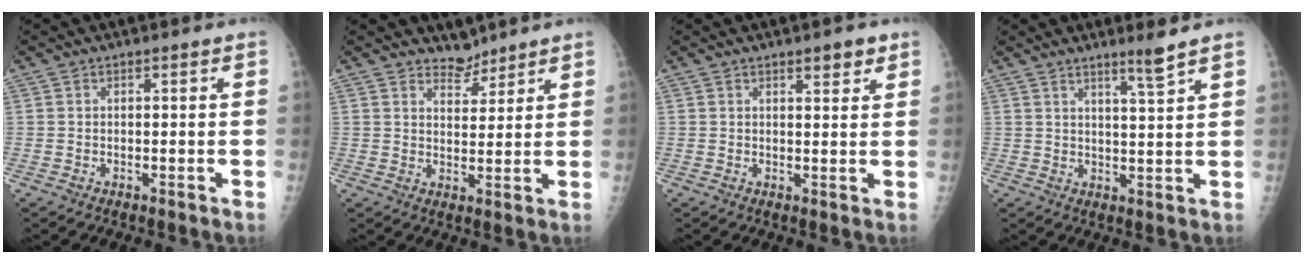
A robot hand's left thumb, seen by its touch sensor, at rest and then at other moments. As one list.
[{"total": 3.4, "force": [3.1, 1.4, -0.3], "torque": [0.025, -0.027, 0.050]}, {"total": 2.9, "force": [2.2, 0.9, 1.7], "torque": [-0.009, -0.009, 0.028]}, {"total": 4.2, "force": [3.1, -0.6, 2.7], "torque": [-0.044, -0.030, 0.054]}]